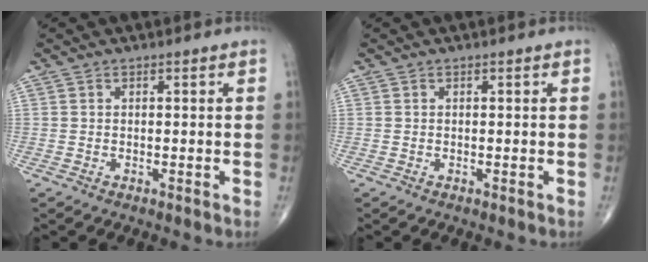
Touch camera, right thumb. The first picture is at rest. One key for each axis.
{"total": 0.0}